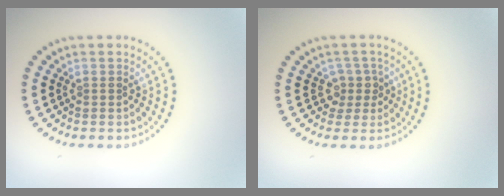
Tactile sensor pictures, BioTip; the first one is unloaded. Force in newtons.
{"total": 2.1, "press": 1.5, "slide": 1.5}